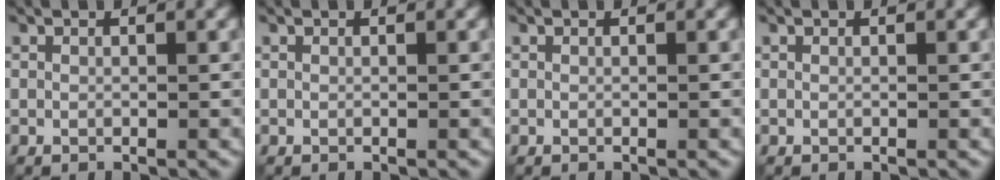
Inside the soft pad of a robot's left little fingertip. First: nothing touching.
{"total": 0.0}
{"total": 0.0}
{"total": 0.0}